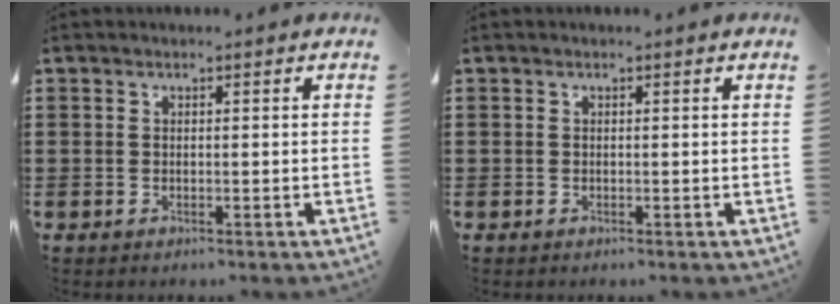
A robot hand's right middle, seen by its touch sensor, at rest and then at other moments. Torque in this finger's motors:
{"motor_torque": [0.02, -0.59, -0.01, 0.00]}